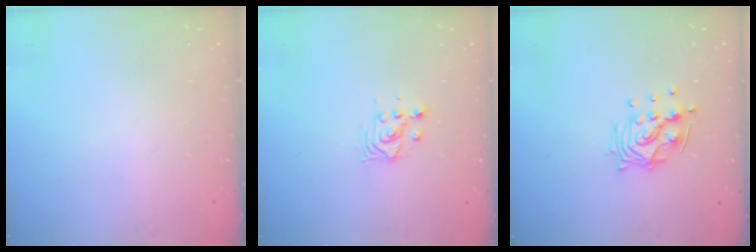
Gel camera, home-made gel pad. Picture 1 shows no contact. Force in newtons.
{"total": 3.8, "press": 3.8, "slide": 0.2}
{"total": 11.5, "press": 11.5, "slide": 0.8}